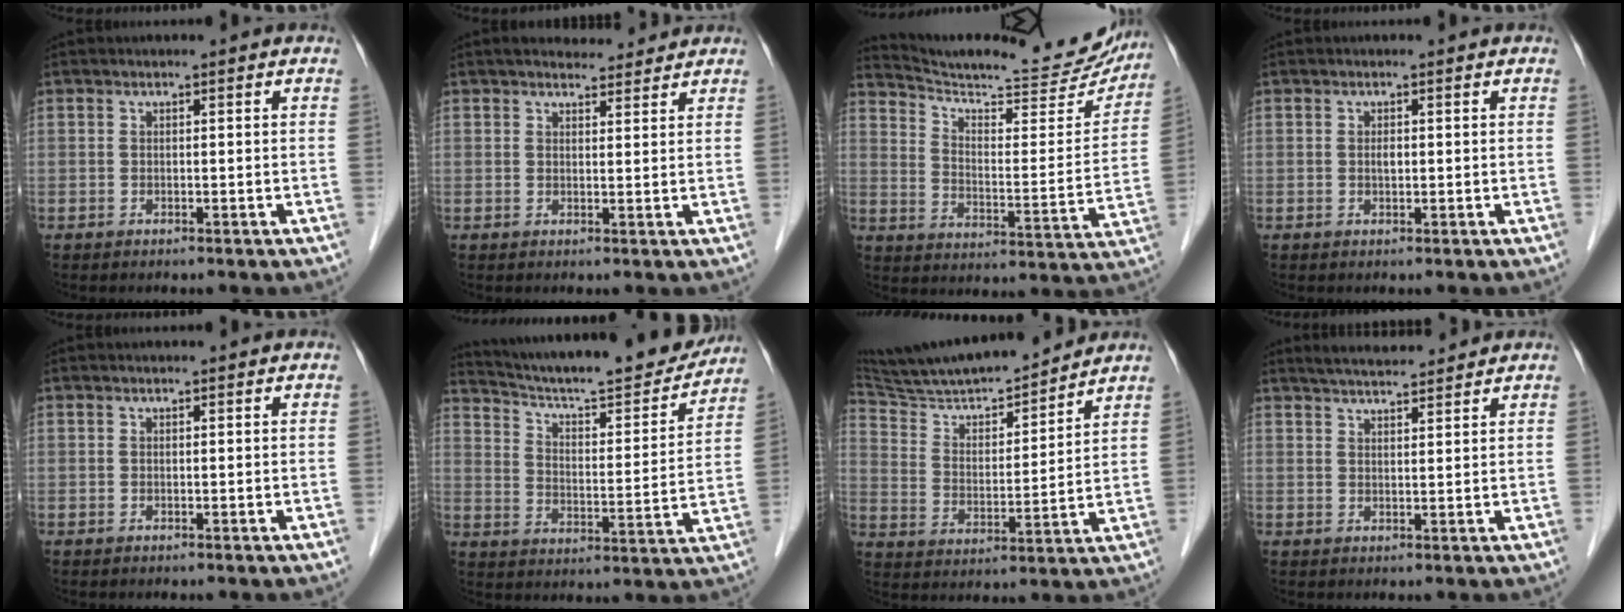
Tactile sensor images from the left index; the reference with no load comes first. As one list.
[{"total": 4.1, "force": [3.7, 1.2, 1.2], "torque": [-0.011, 0.008, 0.045]}, {"total": 23.0, "force": [21.2, 3.2, 8.4], "torque": [-0.124, -0.055, 0.276]}, {"total": 1.2, "force": [-1.0, 0.3, 0.6], "torque": [-0.009, -0.006, -0.018]}, {"total": 1.1, "force": [-1.1, -0.1, -0.1], "torque": [0.004, -0.006, -0.019]}, {"total": 21.1, "force": [19.3, 2.3, 8.3], "torque": [-0.134, -0.030, 0.269]}, {"total": 16.6, "force": [15.2, 1.5, 6.4], "torque": [-0.114, -0.001, 0.257]}, {"total": 5.4, "force": [5.0, 0.5, 2.0], "torque": [-0.036, 0.018, 0.078]}]